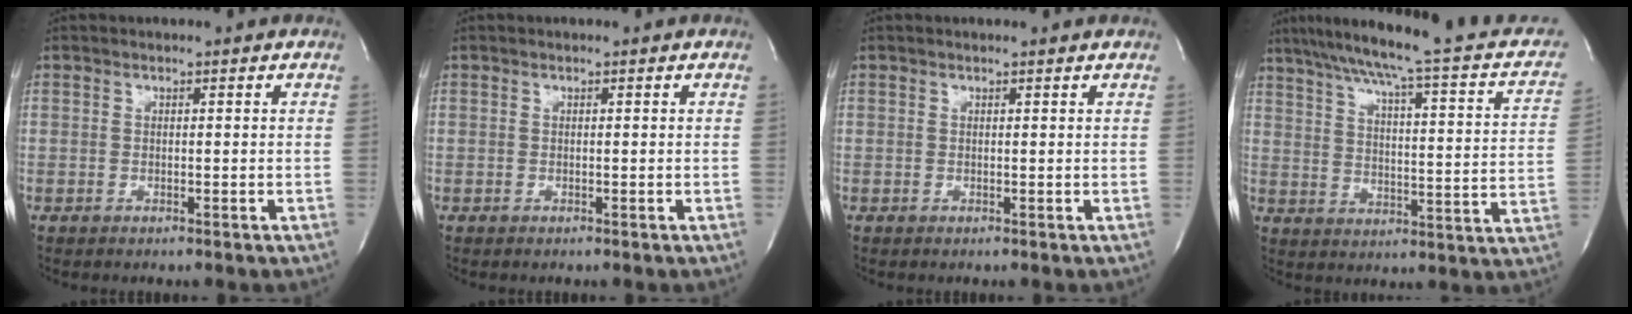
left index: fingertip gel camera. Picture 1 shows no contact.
{"total": 0.0}
{"total": 1.3, "force": [1.2, 0.0, 0.2], "torque": [-0.011, -0.003, 0.008]}
{"total": 23.1, "force": [18.3, 2.9, 13.8], "torque": [-0.206, -0.003, 0.226]}